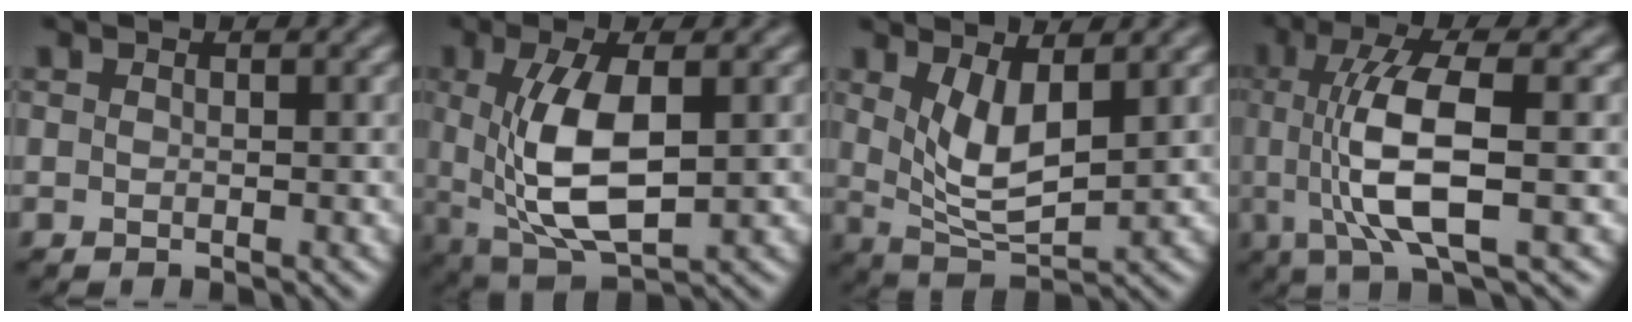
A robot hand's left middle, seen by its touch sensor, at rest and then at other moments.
{"total": 8.1, "force": [0.5, 3.5, 7.2], "torque": [-0.152, -0.008, 0.013]}
{"total": 4.7, "force": [1.6, 1.7, 4.1], "torque": [-0.085, -0.013, 0.036]}
{"total": 7.8, "force": [-0.1, 2.2, 7.5], "torque": [-0.149, -0.002, 0.003]}